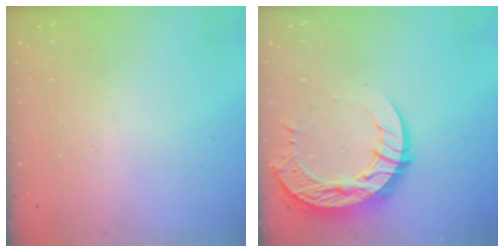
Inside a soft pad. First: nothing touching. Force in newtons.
{"total": 14.0, "press": 14.0, "slide": 1.3}